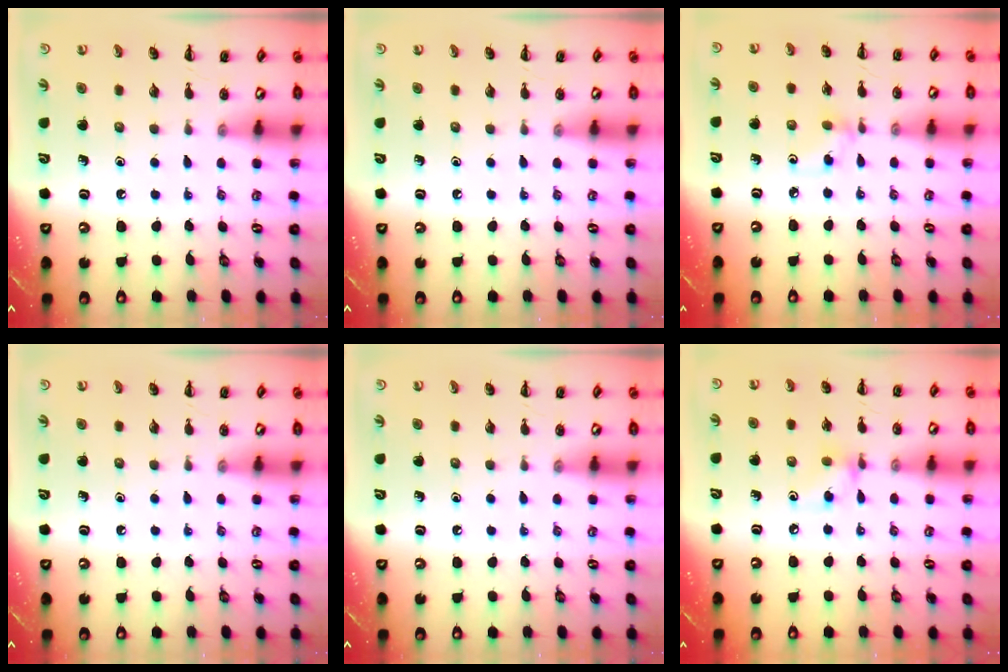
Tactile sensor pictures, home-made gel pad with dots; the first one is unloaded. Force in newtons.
{"total": 0.0}
{"total": 3.5, "press": 3.4, "slide": 0.7}
{"total": 0.0}
{"total": 0.0}
{"total": 6.7, "press": 6.6, "slide": 1.3}